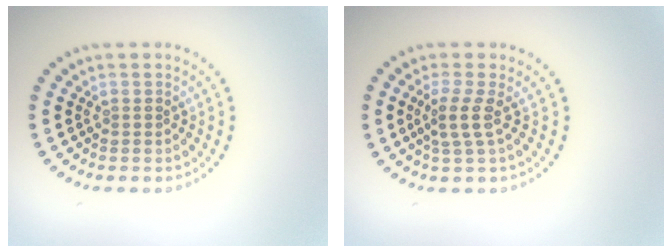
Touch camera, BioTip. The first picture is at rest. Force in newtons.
{"total": 2.2, "press": 1.7, "slide": 1.4}